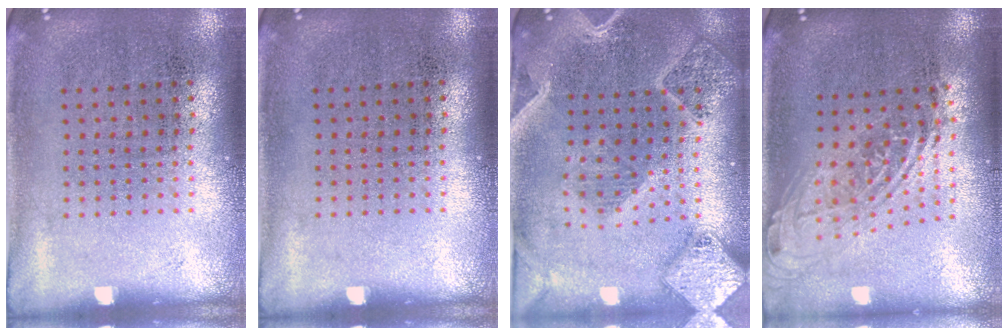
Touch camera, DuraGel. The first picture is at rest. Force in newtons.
{"total": 0.0}
{"total": 2.8, "press": 2.4, "slide": 1.4}
{"total": 1.9, "press": 1.5, "slide": 1.2}